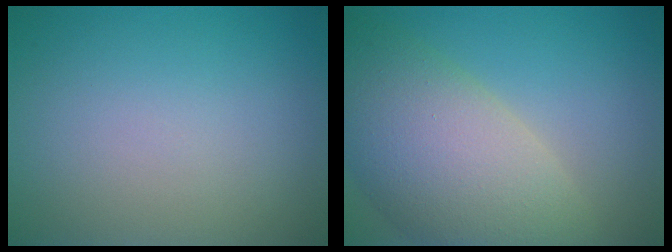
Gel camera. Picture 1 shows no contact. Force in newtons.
{"total": 10.7, "press": 10.7, "slide": 0.8}